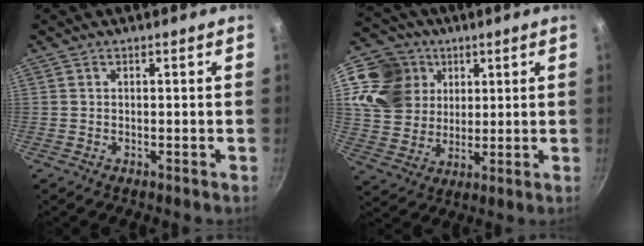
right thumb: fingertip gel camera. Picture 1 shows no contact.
{"total": 15.3, "force": [5.6, 13.0, 5.6], "torque": [-0.088, -0.006, 0.107]}